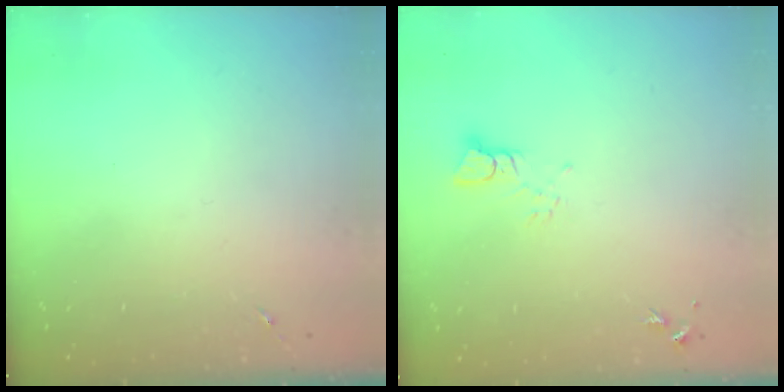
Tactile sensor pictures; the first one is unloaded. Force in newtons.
{"total": 3.3, "press": 3.3, "slide": 0.1}